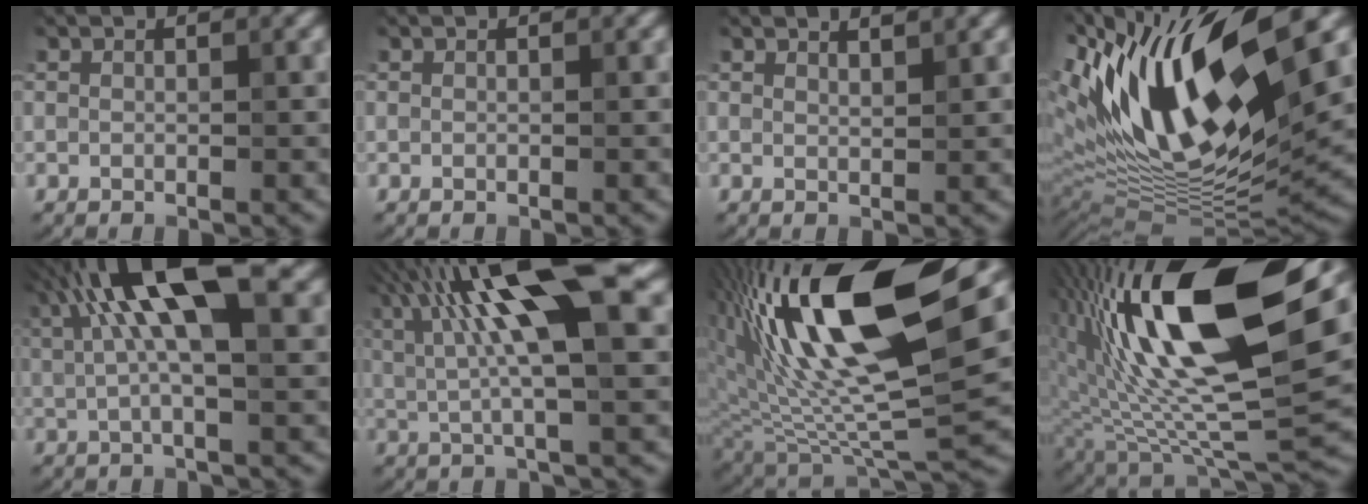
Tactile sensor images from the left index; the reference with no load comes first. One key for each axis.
{"total": 0.0}
{"total": 1.5, "fx": 1.4, "fy": 0.1, "fz": 0.3, "tx": 0.003, "ty": 0.003, "tz": 0.018}
{"total": 17.7, "fx": 5.0, "fy": 5.6, "fz": 16.0, "tx": -0.305, "ty": 0.010, "tz": 0.080}
{"total": 10.7, "fx": 3.8, "fy": 3.0, "fz": 9.5, "tx": -0.175, "ty": 0.013, "tz": 0.059}
{"total": 12.2, "fx": 4.1, "fy": 2.3, "fz": 11.3, "tx": -0.198, "ty": 0.013, "tz": 0.068}
{"total": 17.8, "fx": 6.3, "fy": 6.0, "fz": 15.5, "tx": -0.282, "ty": 0.011, "tz": 0.102}
{"total": 19.3, "fx": 6.2, "fy": 7.6, "fz": 16.6, "tx": -0.310, "ty": 0.009, "tz": 0.106}